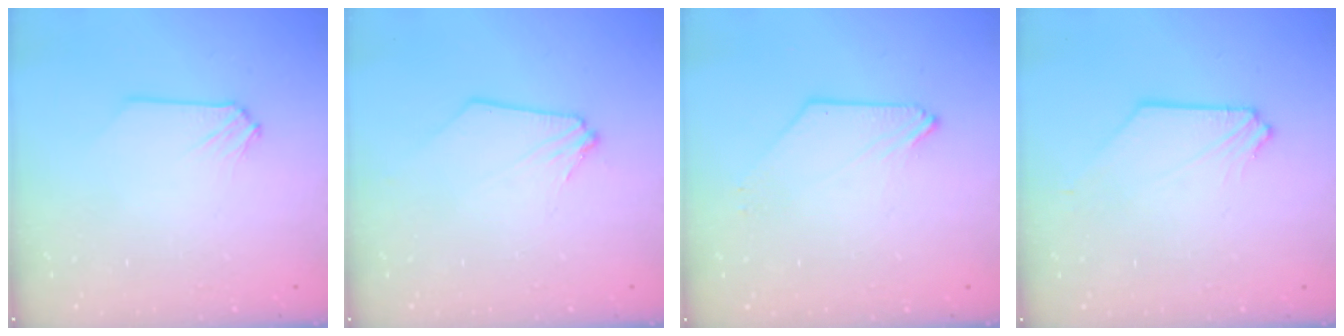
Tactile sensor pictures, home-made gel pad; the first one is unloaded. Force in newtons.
{"total": 0.7, "press": 0.7, "slide": 0.0}
{"total": 0.0}
{"total": 1.4, "press": 1.4, "slide": 0.2}